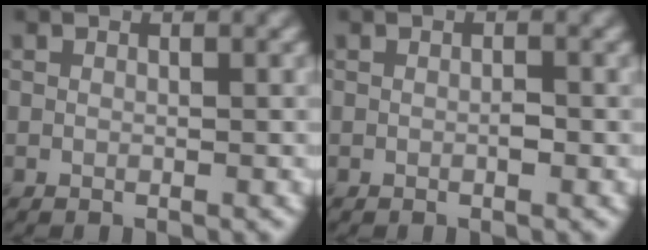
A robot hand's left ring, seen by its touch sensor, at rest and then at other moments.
{"total": 0.7, "force": [-0.2, 0.2, 0.6], "torque": [-0.013, 0.000, -0.003]}